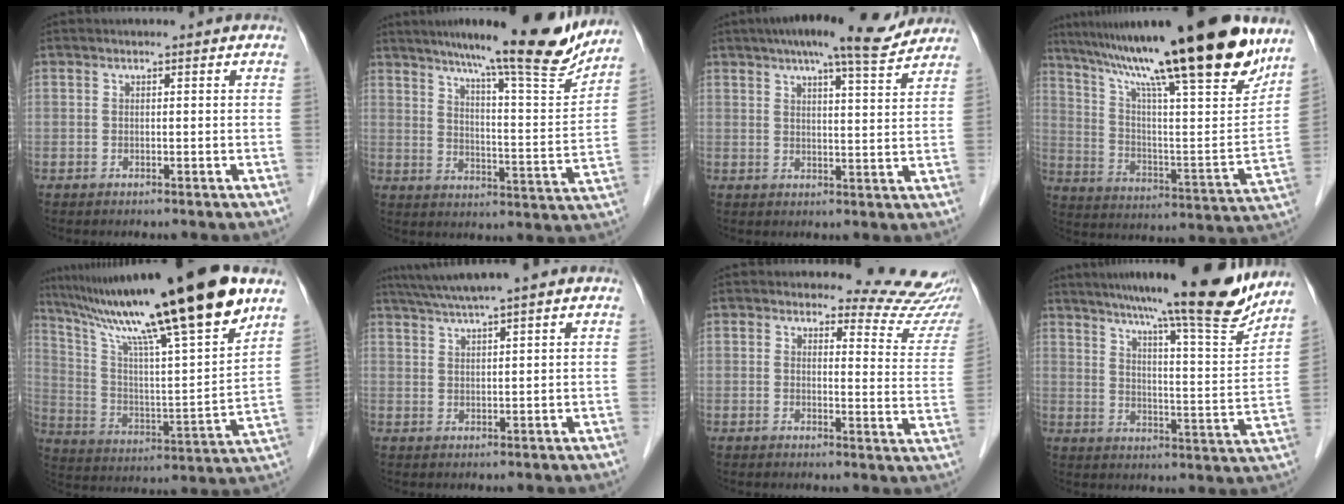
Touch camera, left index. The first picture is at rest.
{"total": 17.4, "force": [15.0, 0.9, 8.6], "torque": [-0.123, -0.029, 0.205]}
{"total": 12.2, "force": [10.4, 1.4, 6.2], "torque": [-0.091, 0.015, 0.133]}
{"total": 28.0, "force": [21.2, 2.6, 18.2], "torque": [-0.298, -0.020, 0.321]}
{"total": 25.2, "force": [18.7, 0.4, 16.8], "torque": [-0.288, -0.002, 0.309]}
{"total": 6.3, "force": [5.3, -1.0, 3.4], "torque": [-0.062, 0.025, 0.092]}
{"total": 11.7, "force": [11.4, 2.5, 1.2], "torque": [0.016, -0.085, 0.093]}
{"total": 18.6, "force": [15.7, 0.3, 9.9], "torque": [-0.139, -0.025, 0.217]}